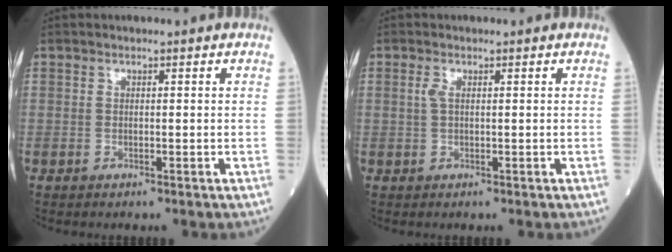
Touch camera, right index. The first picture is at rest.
{"total": 1.3, "force": [0.3, 0.4, 1.1], "torque": [-0.029, 0.001, 0.006]}